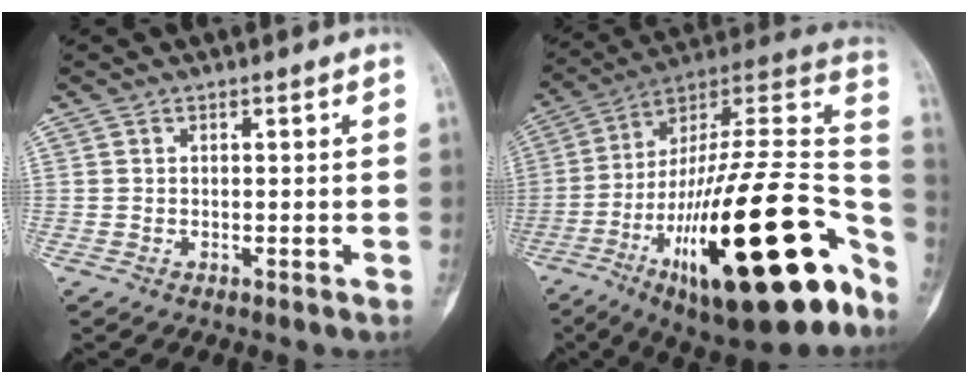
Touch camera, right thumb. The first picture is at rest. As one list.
[{"total": 35.6, "force": [-14.6, 11.1, 30.5], "torque": [-0.433, 0.060, -0.226]}]